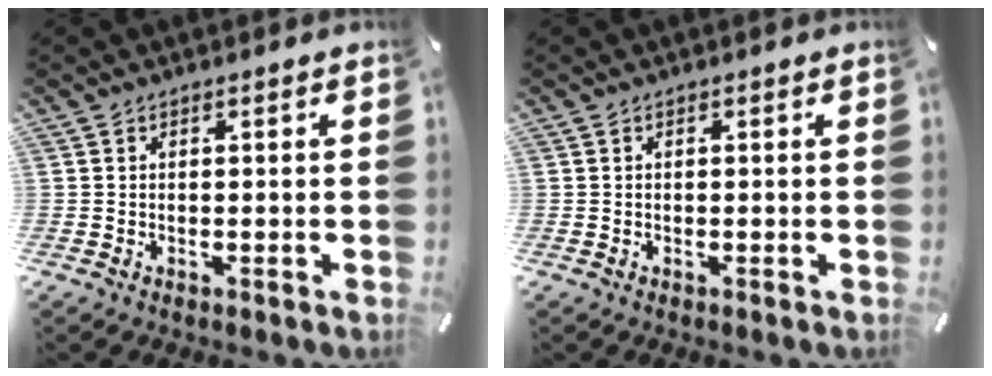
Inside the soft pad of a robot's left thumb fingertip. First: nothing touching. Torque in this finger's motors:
{"motor_torque": [-0.03, 0.03, -0.01, -0.01, 0.00]}